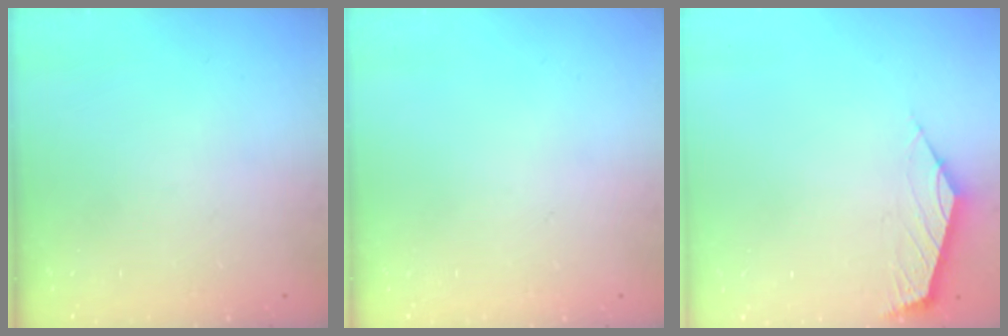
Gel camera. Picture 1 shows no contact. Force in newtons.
{"total": 0.0}
{"total": 2.3, "press": 2.3, "slide": 0.6}